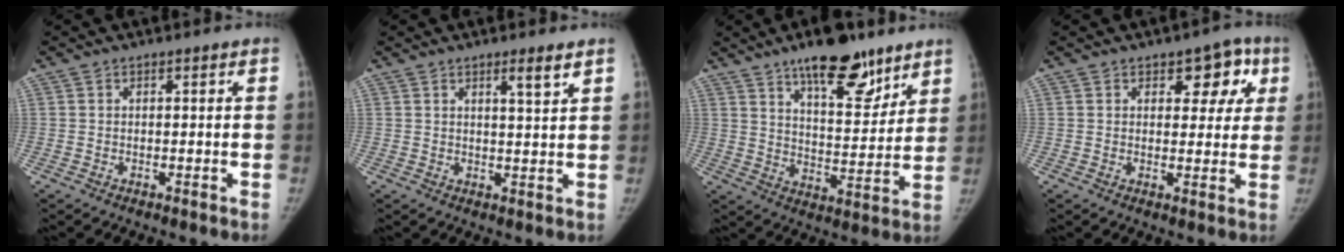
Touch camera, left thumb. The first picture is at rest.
{"total": 3.4, "force": [2.3, 0.1, 2.6], "torque": [-0.039, -0.020, 0.037]}
{"total": 16.1, "force": [10.9, 6.1, 10.1], "torque": [-0.111, -0.062, 0.173]}
{"total": 7.3, "force": [3.1, 4.4, 5.0], "torque": [-0.015, -0.007, 0.033]}